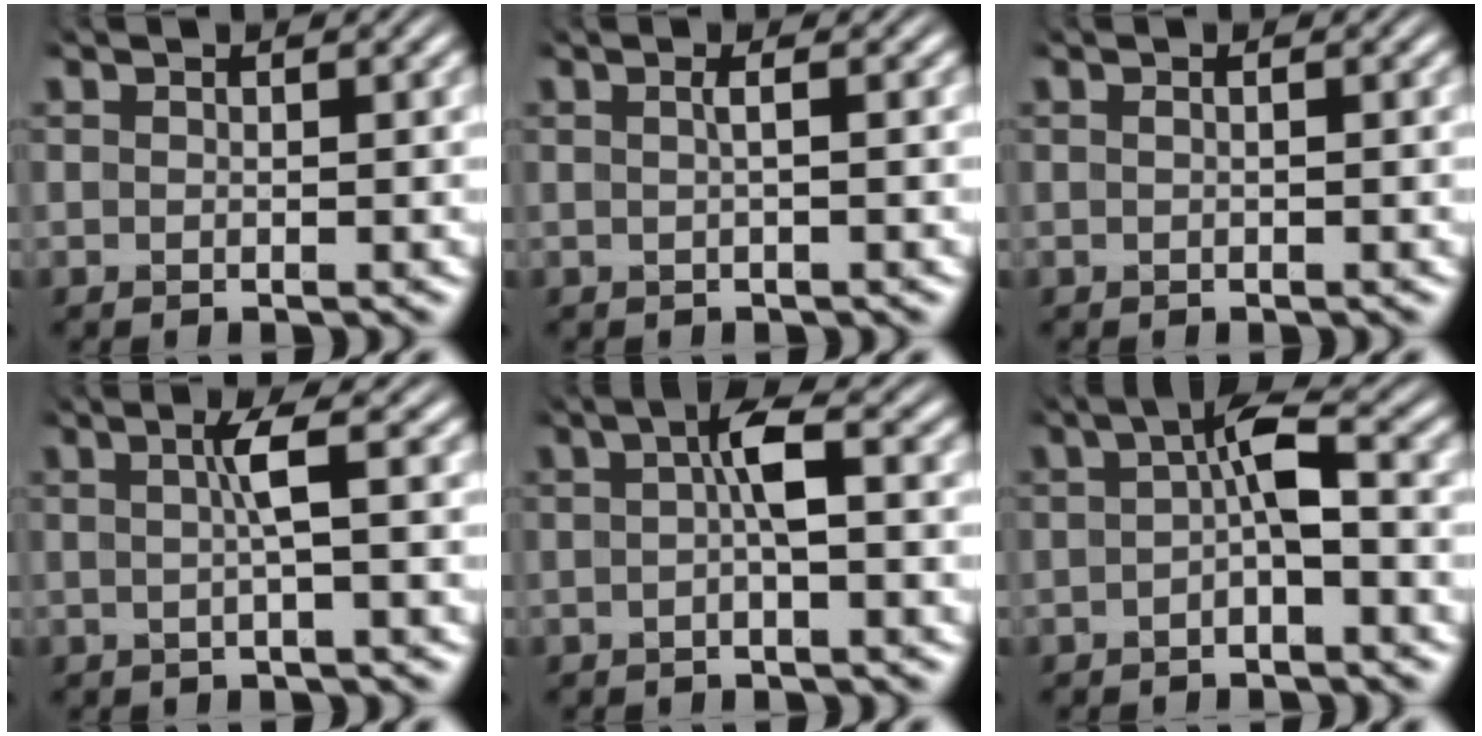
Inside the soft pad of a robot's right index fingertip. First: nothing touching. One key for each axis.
{"total": 1.3, "fx": 0.1, "fy": 0.1, "fz": 1.3, "tx": -0.017, "ty": 0.004, "tz": 0.003}
{"total": 0.5, "fx": 0.1, "fy": 0.2, "fz": 0.5, "tx": -0.011, "ty": 0.000, "tz": 0.003}
{"total": 2.7, "fx": 0.7, "fy": 0.1, "fz": 2.7, "tx": -0.044, "ty": 0.010, "tz": 0.010}
{"total": 3.1, "fx": 0.5, "fy": 0.5, "fz": 3.0, "tx": -0.053, "ty": 0.009, "tz": 0.005}
{"total": 3.2, "fx": 0.2, "fy": 0.7, "fz": 3.1, "tx": -0.052, "ty": 0.004, "tz": 0.001}